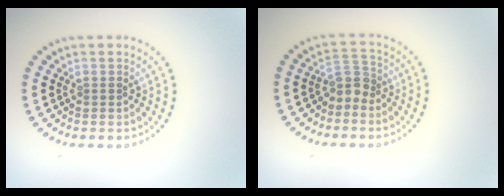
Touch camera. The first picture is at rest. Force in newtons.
{"total": 2.2, "press": 1.8, "slide": 1.4}